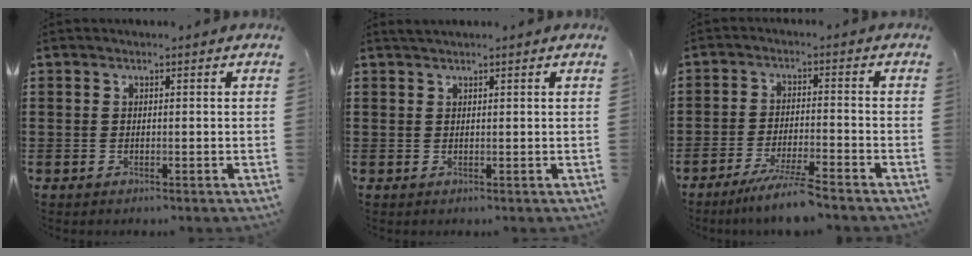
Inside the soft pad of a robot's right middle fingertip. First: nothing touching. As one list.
[{"total": 1.0, "force": [0.9, 0.0, 0.4], "torque": [-0.010, 0.000, 0.017]}, {"total": 5.6, "force": [-4.8, -0.2, 2.9], "torque": [-0.057, -0.016, -0.089]}]